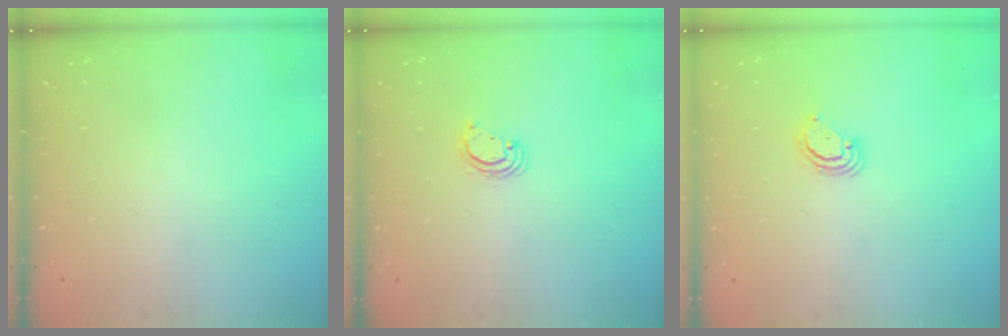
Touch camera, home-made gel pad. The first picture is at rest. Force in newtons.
{"total": 2.8, "press": 2.8, "slide": 0.2}
{"total": 2.9, "press": 2.9, "slide": 0.2}